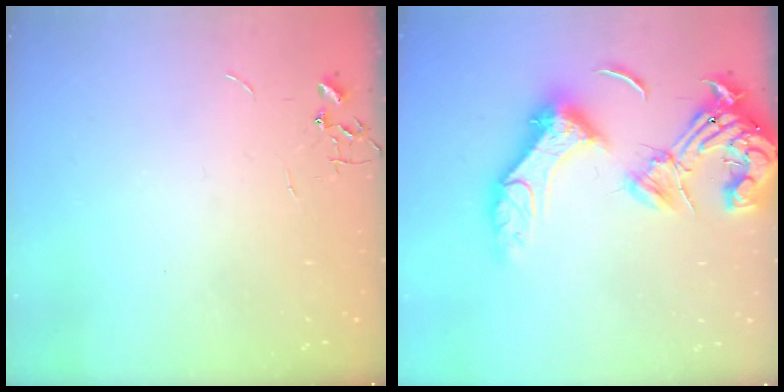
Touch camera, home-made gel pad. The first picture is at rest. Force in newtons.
{"total": 20.7, "press": 20.5, "slide": 2.6}